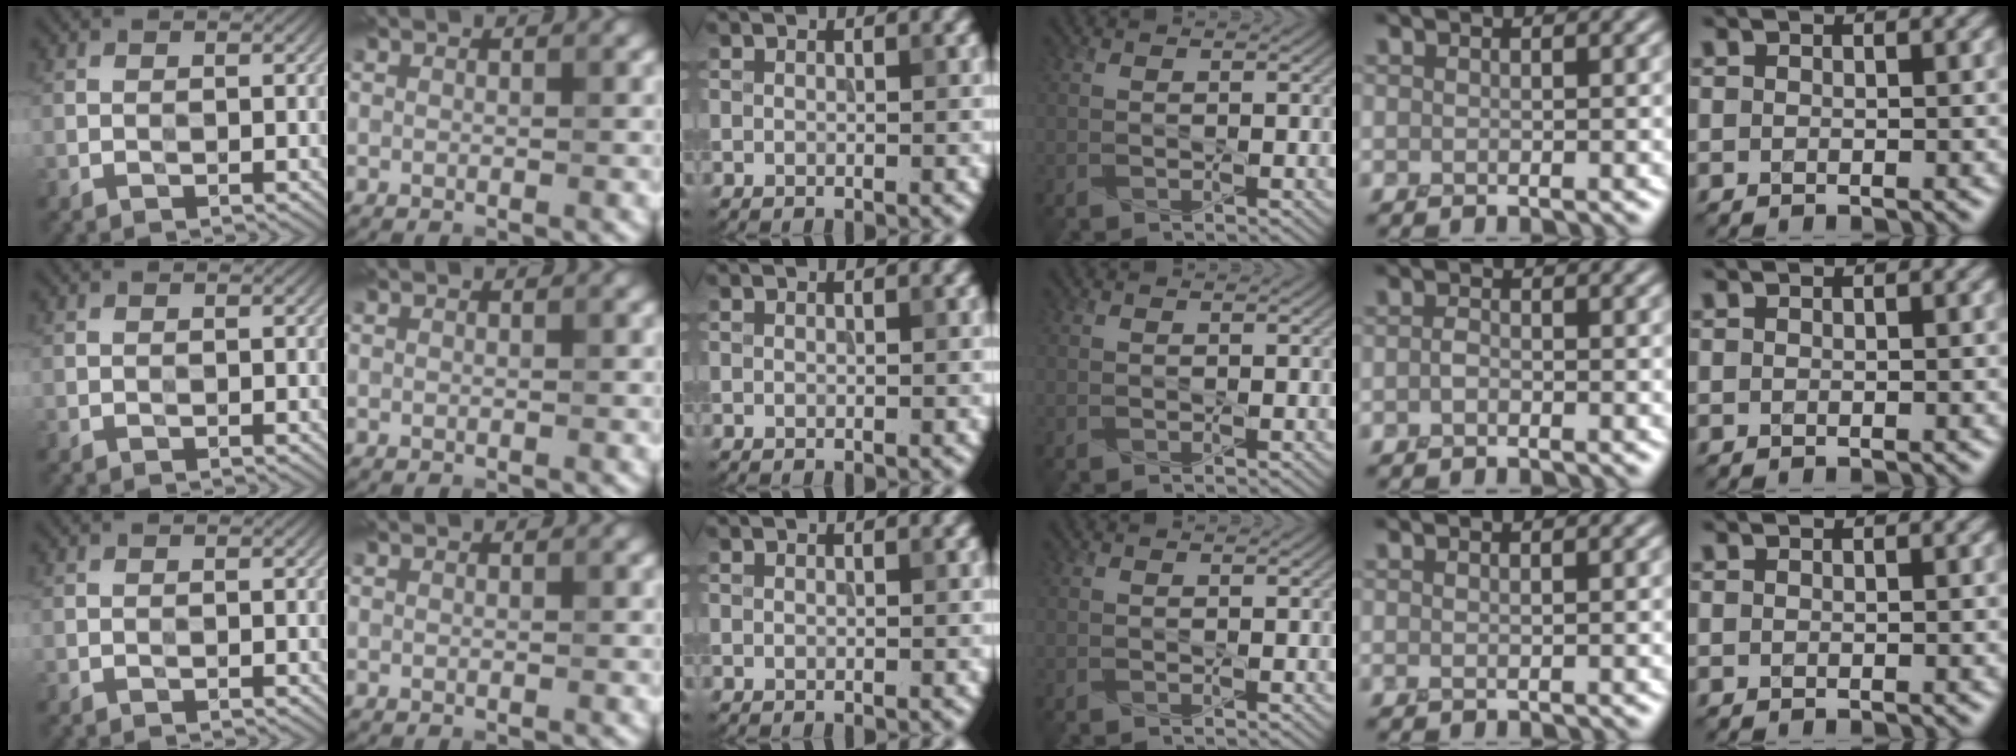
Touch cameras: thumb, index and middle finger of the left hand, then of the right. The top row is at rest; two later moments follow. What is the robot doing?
{"motion": "press", "object": "sticky note"}